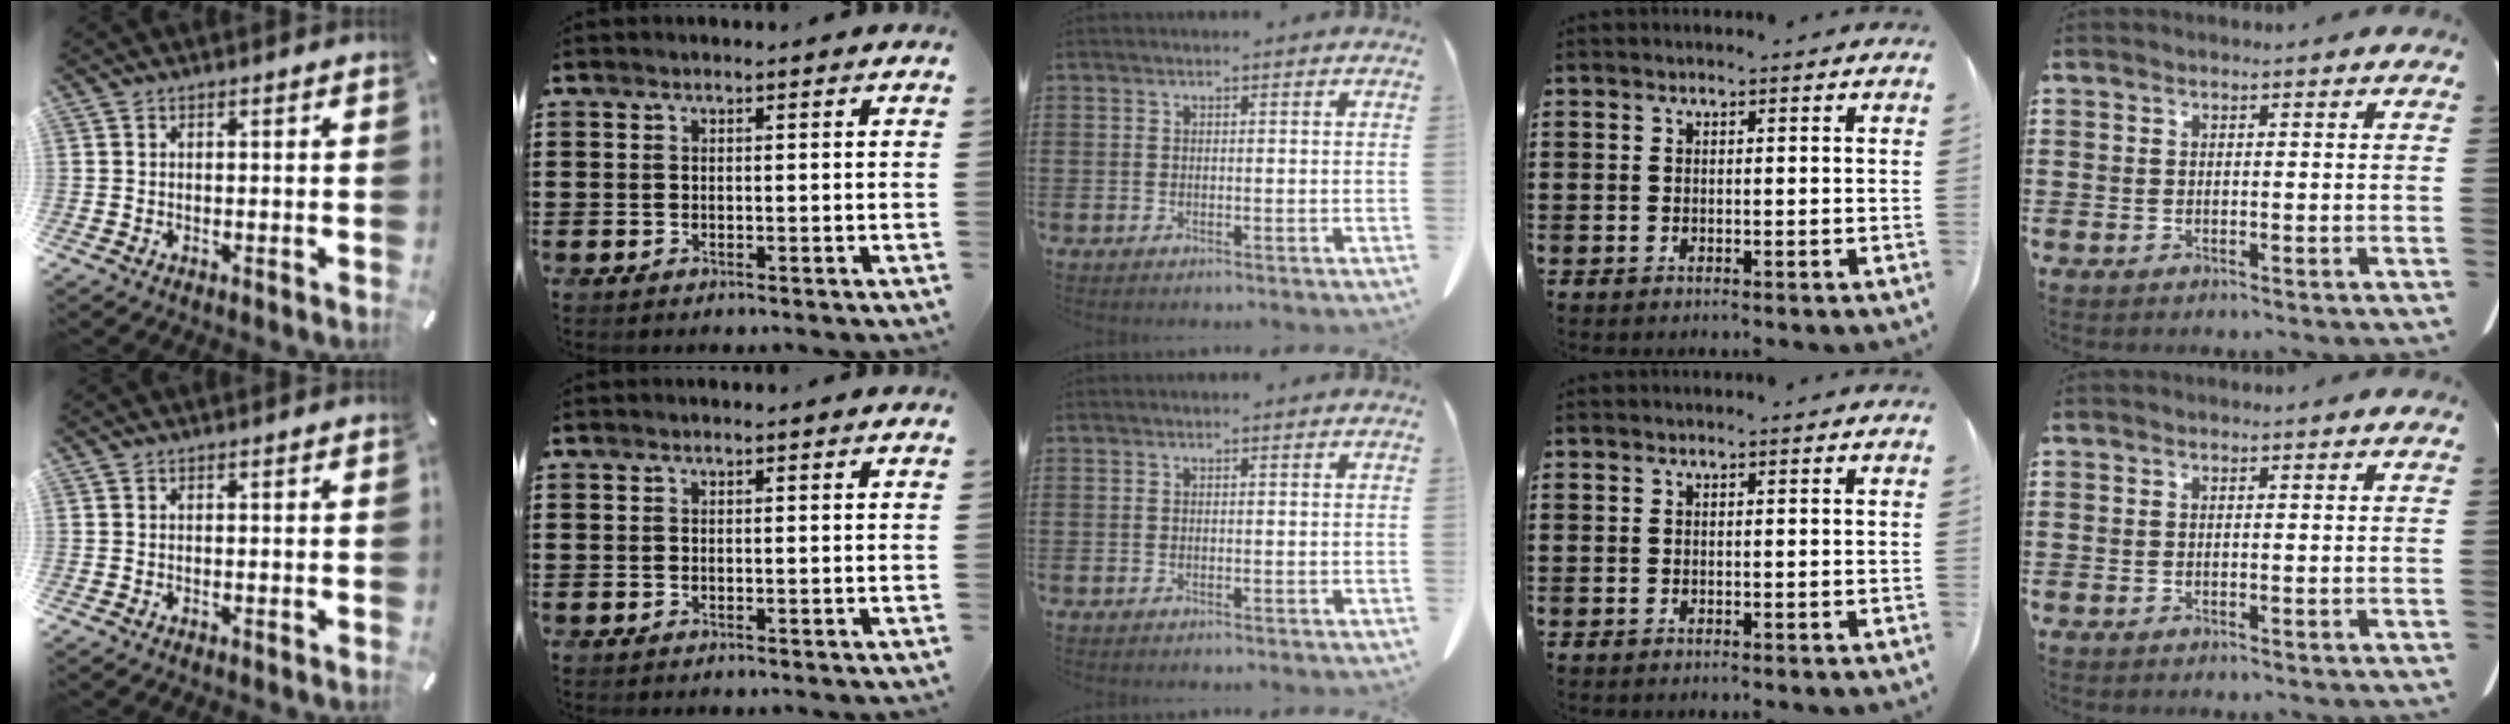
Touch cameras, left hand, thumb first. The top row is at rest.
{}